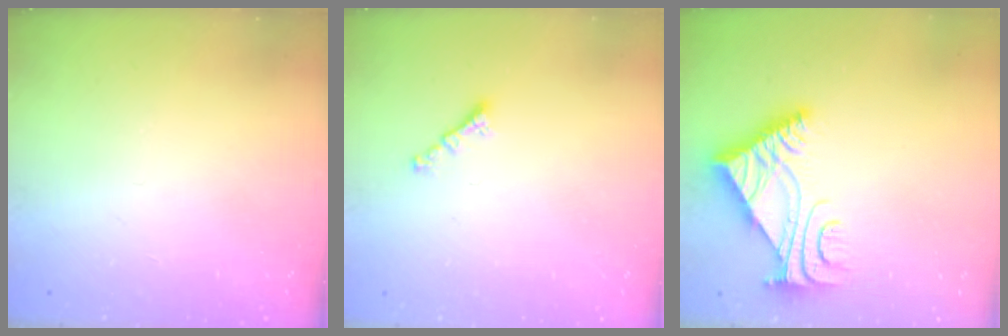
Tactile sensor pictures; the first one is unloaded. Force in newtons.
{"total": 0.6, "press": 0.5, "slide": 0.4}
{"total": 5.5, "press": 5.4, "slide": 0.7}